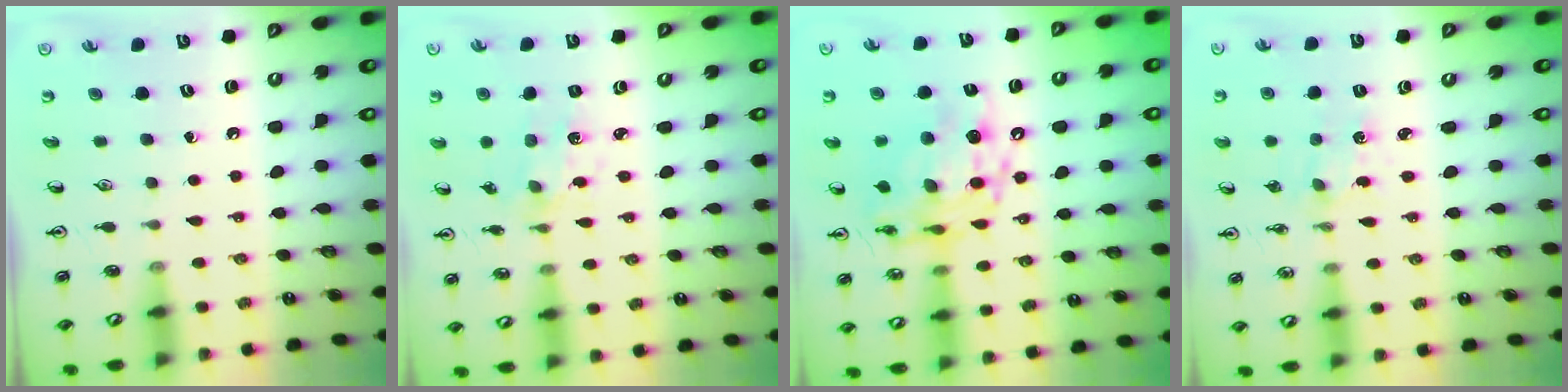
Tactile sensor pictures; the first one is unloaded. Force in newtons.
{"total": 2.0, "press": 1.9, "slide": 0.4}
{"total": 14.2, "press": 14.1, "slide": 1.3}
{"total": 1.9, "press": 1.9, "slide": 0.3}